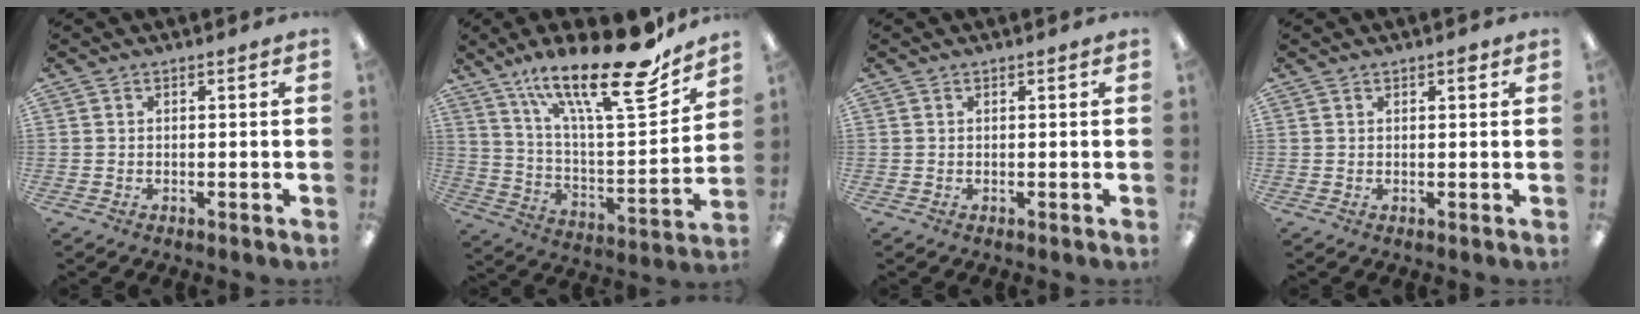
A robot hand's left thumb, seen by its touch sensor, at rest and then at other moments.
{"total": 25.6, "force": [18.1, 6.0, 17.1], "torque": [-0.266, -0.119, 0.295]}
{"total": 0.0}
{"total": 1.3, "force": [0.9, 0.5, 0.7], "torque": [-0.008, -0.002, 0.013]}